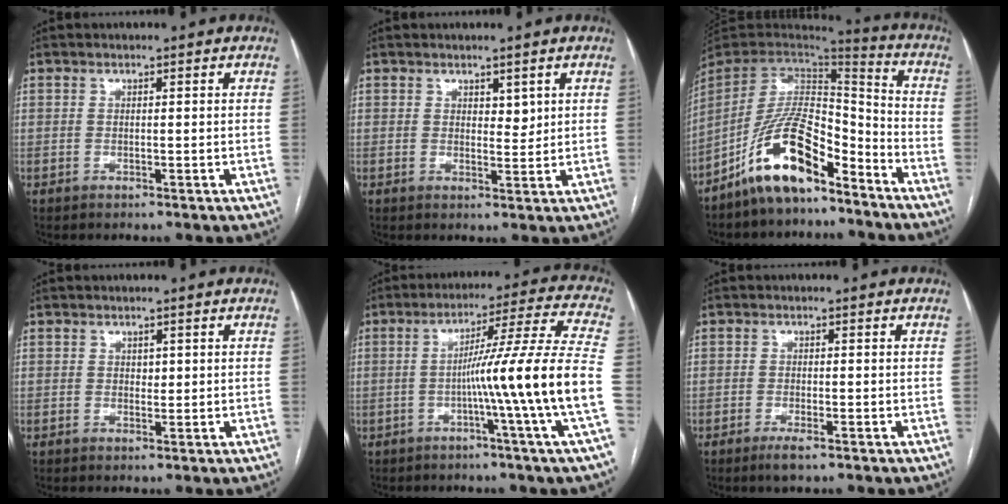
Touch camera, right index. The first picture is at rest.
{"total": 2.1, "force": [1.1, 1.2, 1.3], "torque": [-0.015, -0.006, 0.021]}
{"total": 14.0, "force": [-9.2, 4.6, 9.4], "torque": [-0.186, 0.020, -0.169]}
{"total": 0.9, "force": [0.3, 0.7, 0.5], "torque": [-0.004, -0.001, 0.004]}
{"total": 15.3, "force": [-3.5, -3.3, 14.5], "torque": [-0.211, 0.003, -0.064]}
{"total": 2.3, "force": [-1.5, 0.3, 1.7], "torque": [-0.033, -0.003, -0.025]}